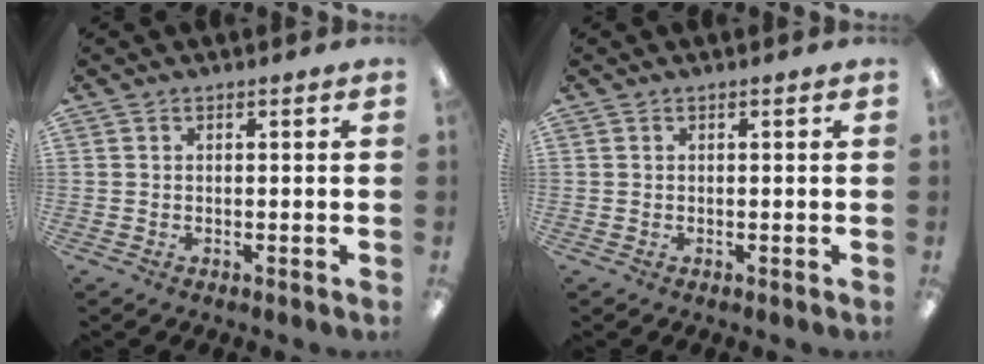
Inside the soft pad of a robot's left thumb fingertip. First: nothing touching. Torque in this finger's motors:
{"motor_torque": [-0.08, 0.00, -0.09, 0.00, 0.00]}